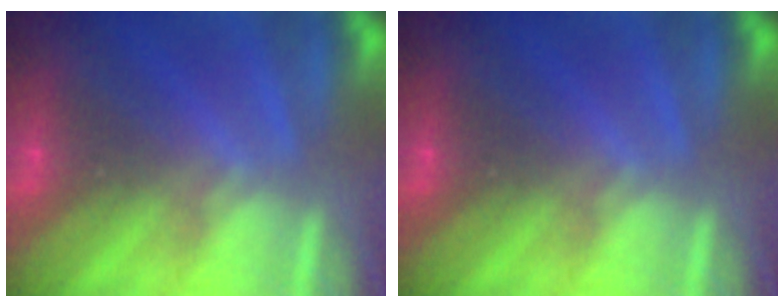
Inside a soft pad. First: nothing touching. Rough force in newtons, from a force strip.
{"total": 0.0}